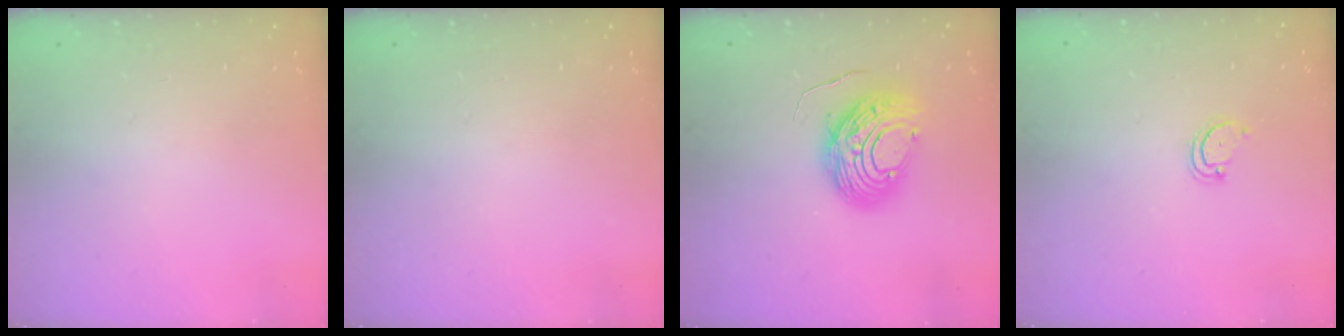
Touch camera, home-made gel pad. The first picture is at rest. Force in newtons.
{"total": 0.0}
{"total": 11.1, "press": 11.0, "slide": 1.0}
{"total": 3.3, "press": 3.3, "slide": 0.5}